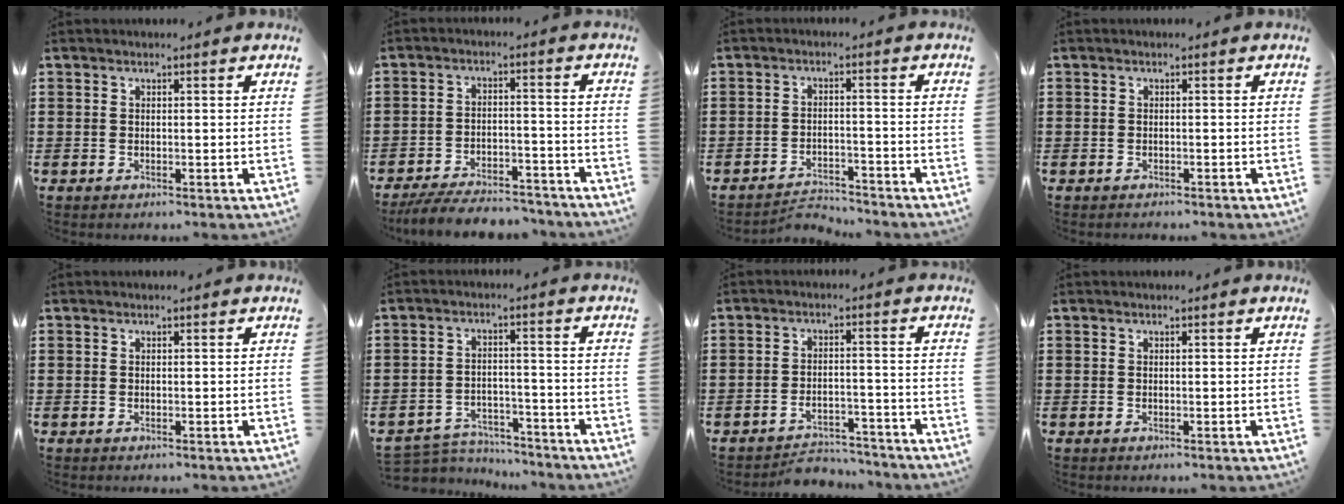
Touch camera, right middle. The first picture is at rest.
{"total": 6.2, "force": [-5.9, 0.8, 1.6], "torque": [-0.035, 0.002, -0.115]}
{"total": 3.3, "force": [-3.3, 0.4, 0.1], "torque": [-0.009, 0.001, -0.070]}
{"total": 0.8, "force": [-0.7, 0.4, -0.1], "torque": [0.001, 0.002, -0.015]}
{"total": 0.0}
{"total": 4.2, "force": [-4.1, 0.7, 0.3], "torque": [-0.018, 0.003, -0.088]}
{"total": 4.3, "force": [-4.2, 0.8, 0.6], "torque": [-0.012, 0.007, -0.087]}
{"total": 0.0}